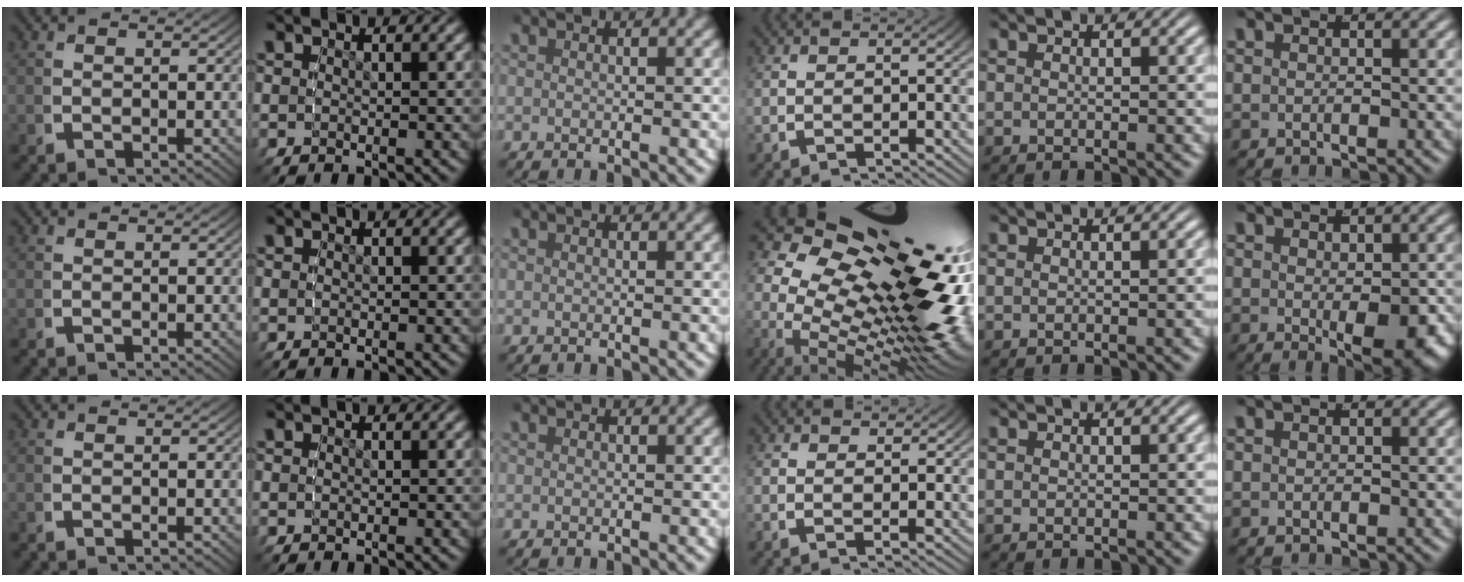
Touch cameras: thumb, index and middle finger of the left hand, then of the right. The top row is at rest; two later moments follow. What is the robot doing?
{"motion": "lift_and_place", "object": "toy banana"}